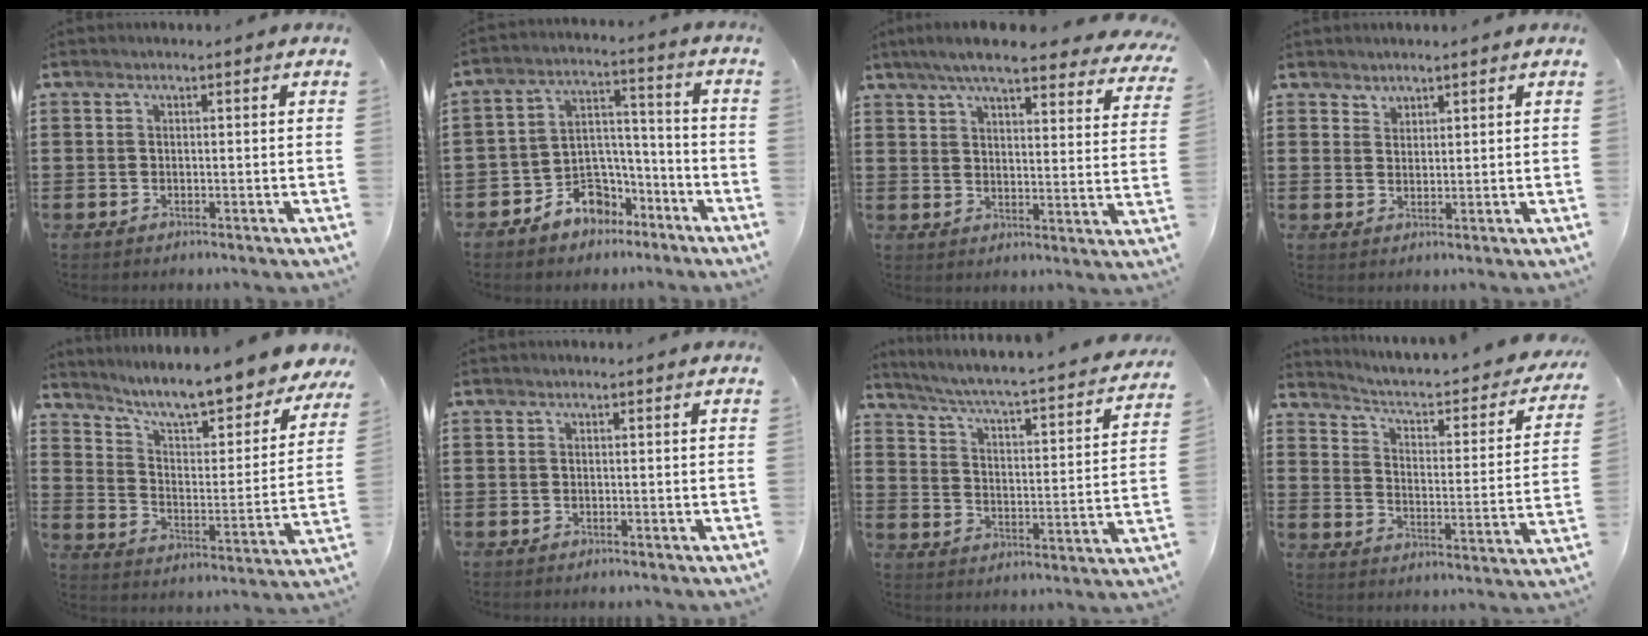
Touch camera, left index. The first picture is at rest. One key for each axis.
{"total": 6.8, "fx": -5.1, "fy": 4.4, "fz": 1.0, "tx": -0.021, "ty": 0.026, "tz": -0.095}
{"total": 7.5, "fx": 6.5, "fy": 0.3, "fz": 3.8, "tx": -0.095, "ty": -0.021, "tz": 0.113}
{"total": 1.8, "fx": 1.7, "fy": 0.7, "fz": -0.1, "tx": -0.001, "ty": 0.002, "tz": 0.034}
{"total": 8.8, "fx": 7.8, "fy": 0.3, "fz": 3.9, "tx": -0.099, "ty": -0.059, "tz": 0.129}
{"total": 0.0}
{"total": 3.6, "fx": 3.2, "fy": -0.2, "fz": 1.7, "tx": -0.053, "ty": -0.038, "tz": 0.040}
{"total": 3.0, "fx": 2.3, "fy": 0.7, "fz": 1.8, "tx": -0.051, "ty": -0.027, "tz": 0.026}